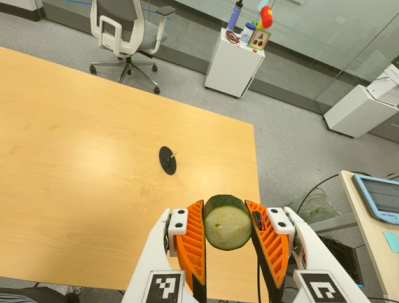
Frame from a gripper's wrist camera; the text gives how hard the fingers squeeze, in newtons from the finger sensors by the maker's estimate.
{"total": 11.4, "left": 11.8, "right": 11.0}